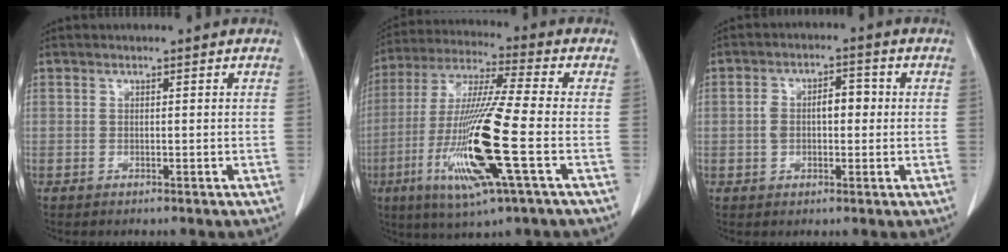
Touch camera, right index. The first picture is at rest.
{"total": 17.6, "force": [-5.0, 0.2, 16.8], "torque": [-0.349, -0.021, -0.098]}
{"total": 5.7, "force": [0.2, 3.0, 4.9], "torque": [-0.092, 0.025, 0.005]}